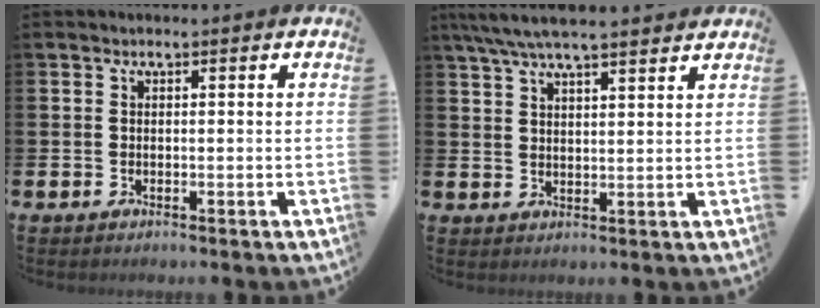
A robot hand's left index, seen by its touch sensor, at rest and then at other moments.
{"total": 6.3, "force": [5.7, 0.7, 2.5], "torque": [-0.063, -0.016, 0.104]}